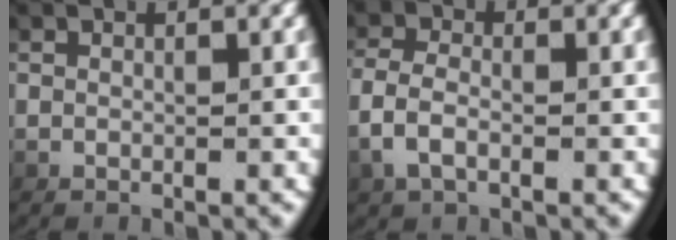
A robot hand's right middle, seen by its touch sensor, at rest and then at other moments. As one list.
[{"total": 2.5, "force": [-0.8, 1.6, 1.7], "torque": [-0.050, -0.001, -0.011]}]